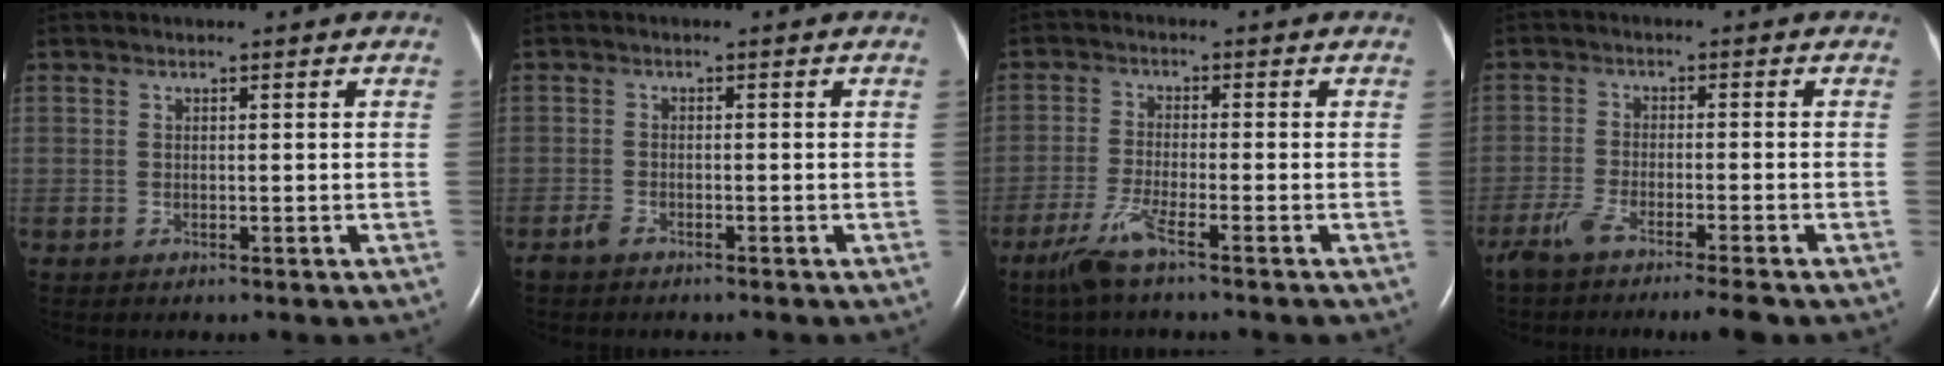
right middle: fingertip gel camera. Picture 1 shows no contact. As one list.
[{"total": 1.6, "force": [-1.3, 0.5, 0.7], "torque": [-0.026, -0.002, -0.024]}, {"total": 5.3, "force": [-3.6, -0.3, 3.8], "torque": [-0.089, -0.015, -0.078]}, {"total": 7.6, "force": [-6.0, -0.2, 4.7], "torque": [-0.079, -0.014, -0.100]}]